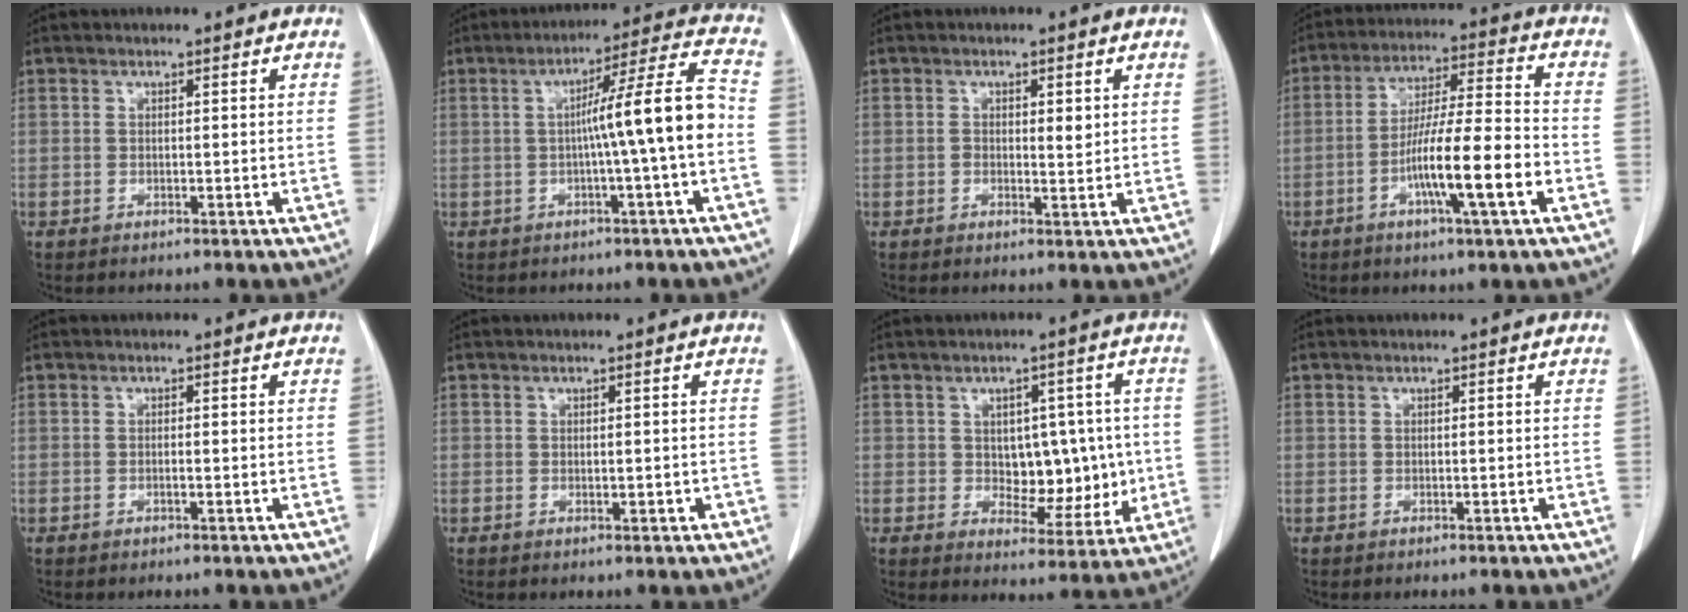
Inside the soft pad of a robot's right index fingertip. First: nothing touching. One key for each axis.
{"total": 10.3, "fx": -1.4, "fy": -1.4, "fz": 10.1, "tx": -0.156, "ty": 0.019, "tz": -0.020}
{"total": 2.4, "fx": 0.5, "fy": 1.0, "fz": 2.1, "tx": -0.032, "ty": -0.003, "tz": 0.007}
{"total": 12.9, "fx": -4.6, "fy": 0.3, "fz": 12.1, "tx": -0.212, "ty": -0.002, "tz": -0.081}
{"total": 0.6, "fx": -0.2, "fy": 0.0, "fz": 0.5, "tx": -0.010, "ty": 0.001, "tz": -0.002}
{"total": 1.1, "fx": -0.2, "fy": 0.4, "fz": 1.0, "tx": -0.016, "ty": -0.002, "tz": 0.001}
{"total": 8.8, "fx": 0.2, "fy": 5.4, "fz": 6.9, "tx": -0.076, "ty": 0.016, "tz": 0.019}
{"total": 0.0}